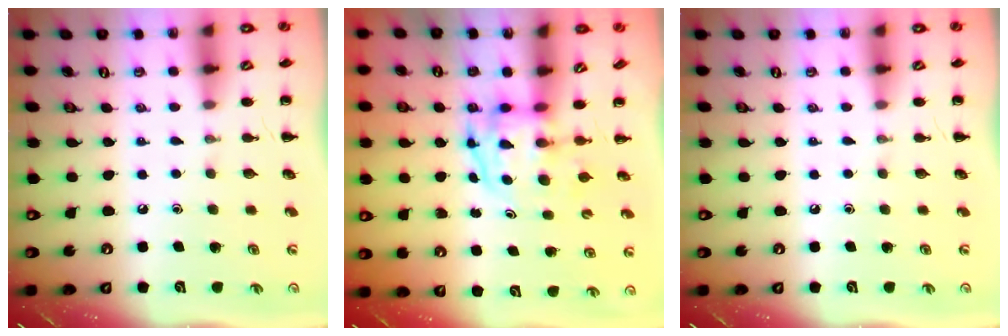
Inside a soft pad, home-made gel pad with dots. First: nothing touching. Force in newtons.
{"total": 4.0, "press": 3.9, "slide": 0.6}
{"total": 0.0}